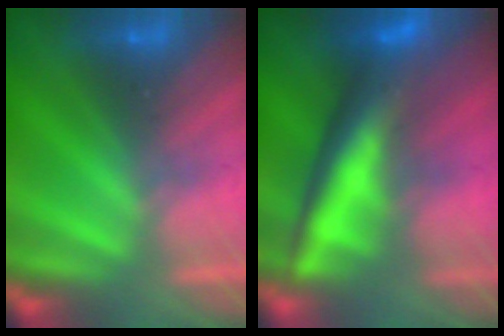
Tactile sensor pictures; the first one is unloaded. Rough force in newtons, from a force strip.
{"total": 8.5}